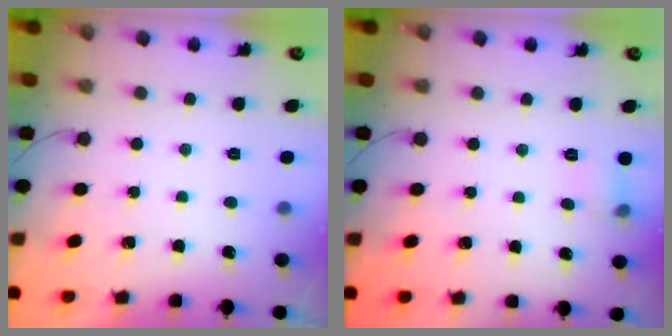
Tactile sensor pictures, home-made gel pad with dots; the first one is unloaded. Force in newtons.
{"total": 5.1, "press": 4.8, "slide": 1.6}